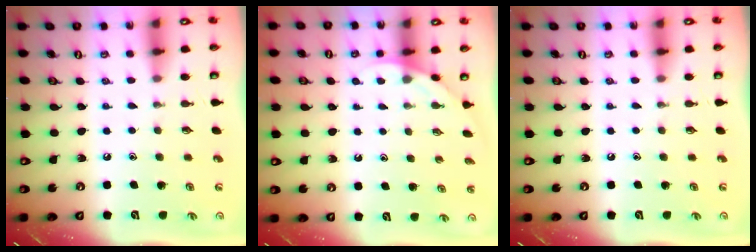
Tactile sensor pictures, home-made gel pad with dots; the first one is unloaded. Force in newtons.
{"total": 2.0, "press": 2.0, "slide": 0.0}
{"total": 0.0}